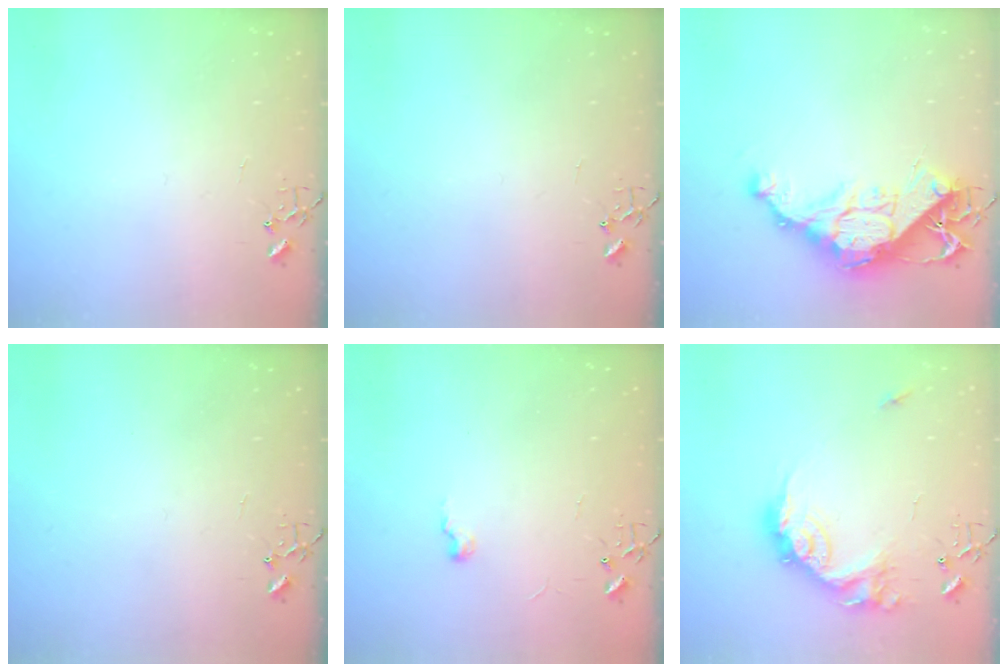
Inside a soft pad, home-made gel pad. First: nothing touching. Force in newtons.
{"total": 0.0}
{"total": 15.7, "press": 15.7, "slide": 1.5}
{"total": 0.0}
{"total": 5.9, "press": 5.8, "slide": 0.6}
{"total": 17.8, "press": 17.7, "slide": 1.1}